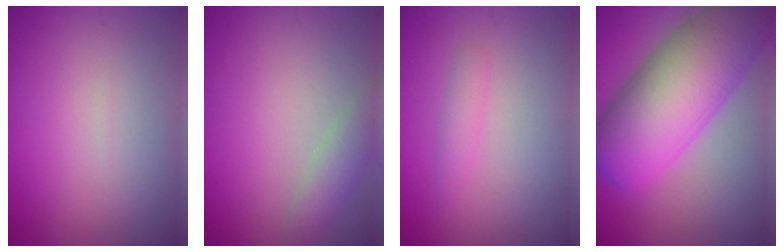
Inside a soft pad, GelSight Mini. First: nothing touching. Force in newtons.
{"total": 2.6, "press": 2.6, "slide": 0.1}
{"total": 1.4, "press": 1.4, "slide": 0.1}
{"total": 13.9, "press": 13.8, "slide": 0.7}